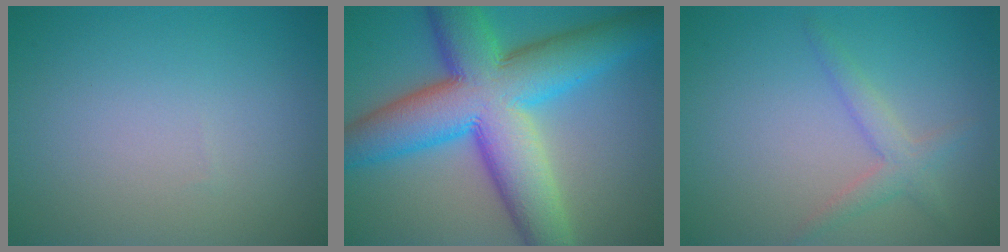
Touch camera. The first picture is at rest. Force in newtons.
{"total": 13.6, "press": 13.6, "slide": 0.1}
{"total": 2.2, "press": 2.2, "slide": 0.1}